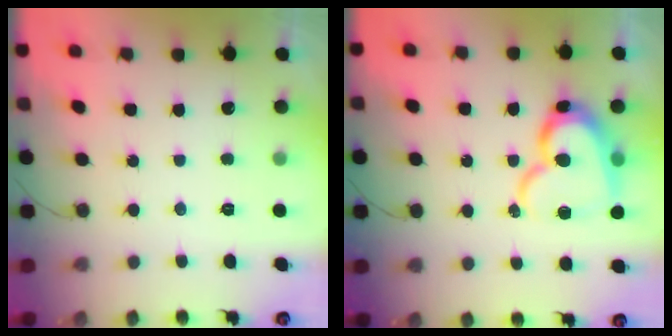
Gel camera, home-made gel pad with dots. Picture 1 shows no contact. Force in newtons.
{"total": 14.7, "press": 14.7, "slide": 0.9}